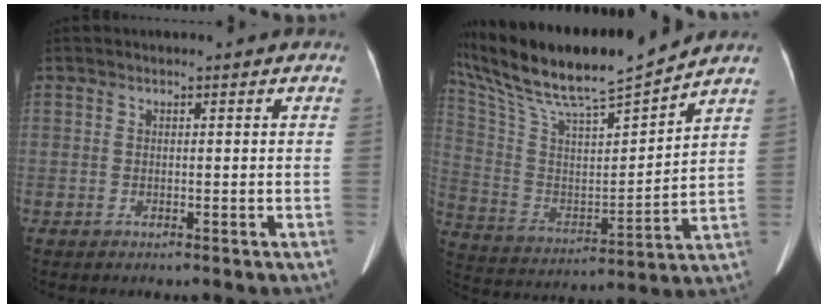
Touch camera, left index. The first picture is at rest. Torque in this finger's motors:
{"motor_torque": [0.52, -1.62, 0.51, 0.14]}